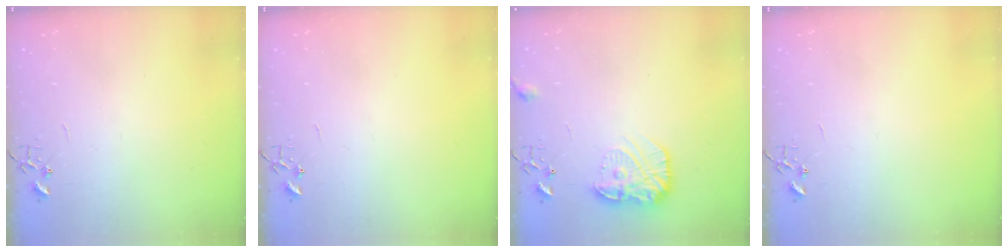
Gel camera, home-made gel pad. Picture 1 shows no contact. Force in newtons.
{"total": 0.0}
{"total": 14.1, "press": 14.1, "slide": 0.8}
{"total": 0.0}